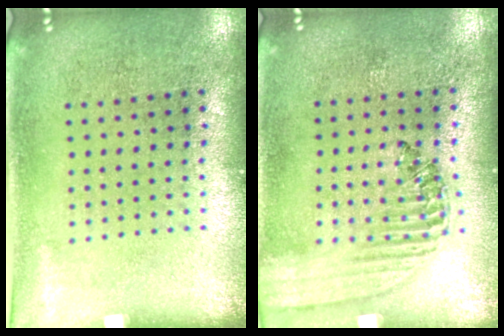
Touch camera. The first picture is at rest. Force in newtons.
{"total": 1.5, "press": 1.4, "slide": 0.6}